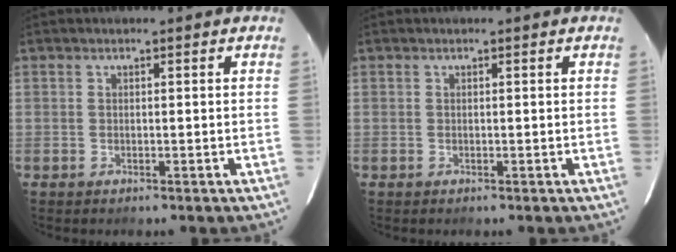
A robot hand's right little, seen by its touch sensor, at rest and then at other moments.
{"total": 0.0}